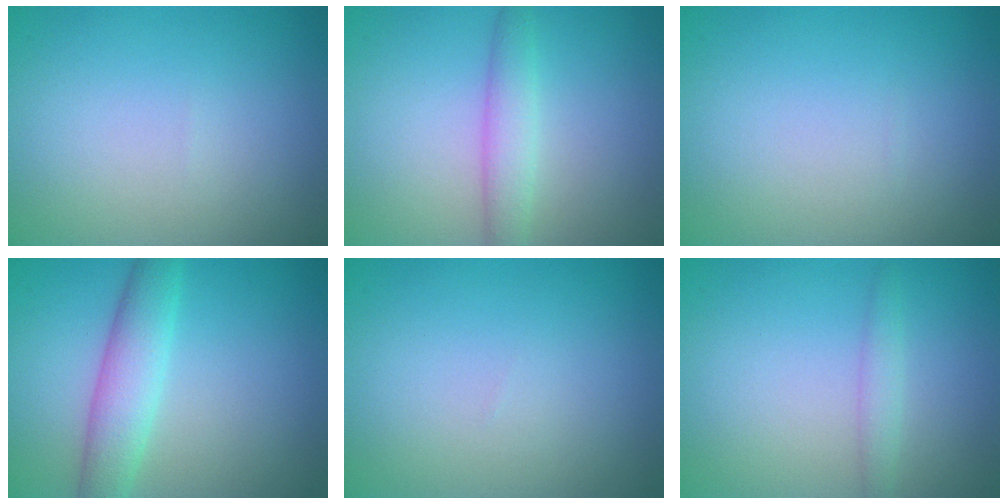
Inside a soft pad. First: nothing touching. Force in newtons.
{"total": 2.4, "press": 2.4, "slide": 0.1}
{"total": 0.0}
{"total": 4.0, "press": 4.0, "slide": 0.1}
{"total": 0.0}
{"total": 1.3, "press": 1.3, "slide": 0.1}